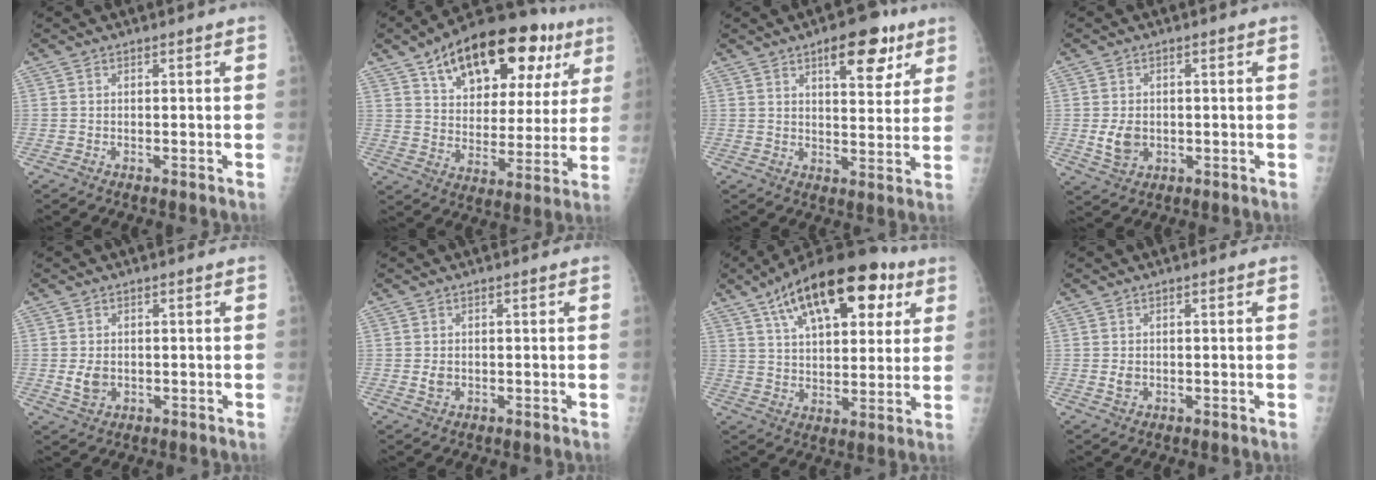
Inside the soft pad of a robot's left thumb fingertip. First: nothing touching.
{"total": 25.3, "force": [13.2, 12.9, 17.3], "torque": [-0.223, -0.004, 0.200]}
{"total": 10.7, "force": [5.9, 4.7, 7.6], "torque": [-0.072, -0.025, 0.080]}
{"total": 4.8, "force": [-0.5, 3.6, 3.0], "torque": [-0.045, -0.005, 0.000]}
{"total": 3.6, "force": [-0.2, 2.8, 2.3], "torque": [-0.036, -0.004, 0.002]}
{"total": 1.9, "force": [0.0, 1.5, 1.2], "torque": [-0.015, -0.001, 0.003]}
{"total": 22.2, "force": [10.9, 10.7, 16.2], "torque": [-0.229, -0.007, 0.172]}
{"total": 1.8, "force": [0.0, 1.4, 1.1], "torque": [-0.014, -0.001, 0.003]}